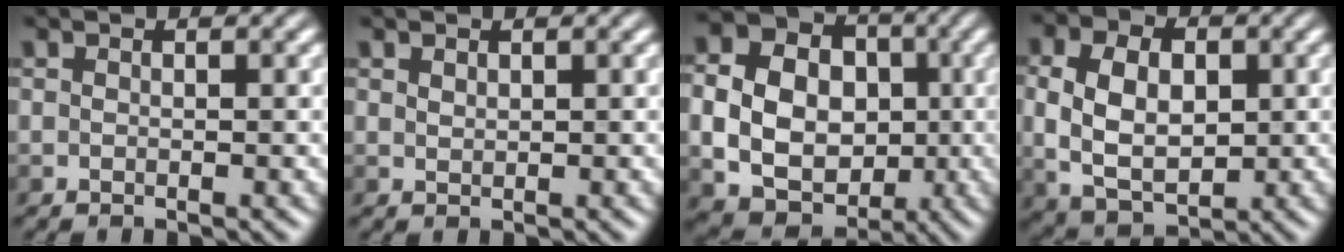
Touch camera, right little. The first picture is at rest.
{"total": 0.6, "force": [0.4, 0.3, 0.2], "torque": [-0.005, -0.002, 0.011]}
{"total": 12.5, "force": [-0.4, 10.7, 6.6], "torque": [-0.132, 0.013, -0.009]}
{"total": 6.8, "force": [0.3, 4.6, 5.0], "torque": [-0.095, 0.001, 0.002]}